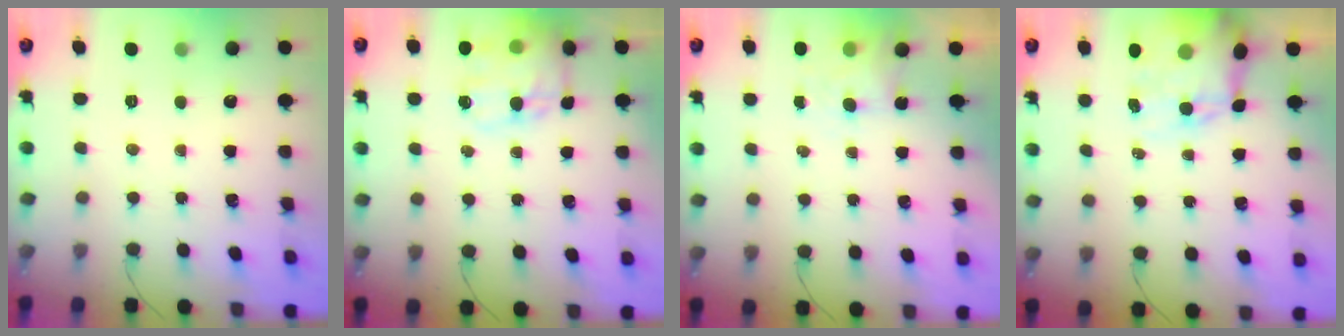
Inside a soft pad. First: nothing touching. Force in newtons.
{"total": 16.1, "press": 15.7, "slide": 3.9}
{"total": 4.6, "press": 4.4, "slide": 1.1}
{"total": 11.6, "press": 11.2, "slide": 3.0}